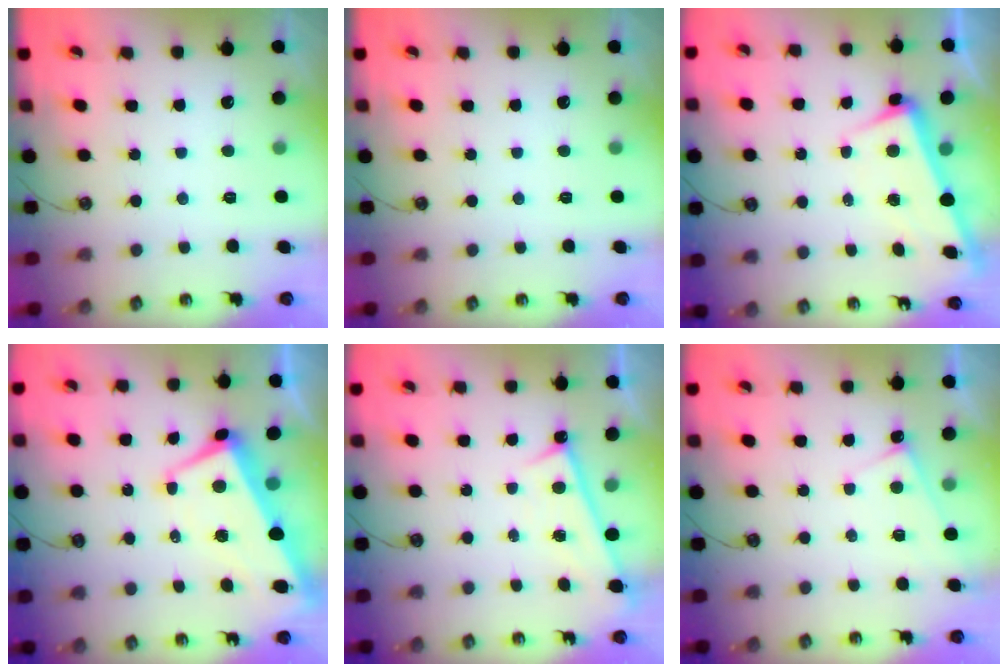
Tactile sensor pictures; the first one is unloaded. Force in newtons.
{"total": 0.0}
{"total": 3.1, "press": 2.9, "slide": 0.9}
{"total": 1.7, "press": 1.1, "slide": 1.3}
{"total": 0.9, "press": 0.0, "slide": 0.9}
{"total": 1.3, "press": 1.3, "slide": 0.3}